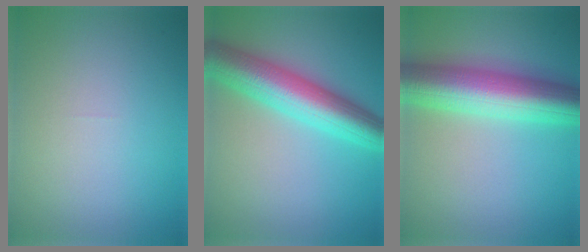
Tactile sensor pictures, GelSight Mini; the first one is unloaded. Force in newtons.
{"total": 8.1, "press": 8.1, "slide": 0.5}
{"total": 10.0, "press": 10.0, "slide": 0.2}